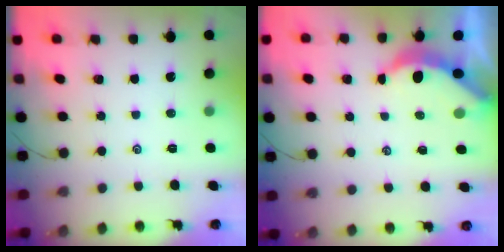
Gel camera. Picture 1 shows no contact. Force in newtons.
{"total": 3.9, "press": 3.9, "slide": 0.5}